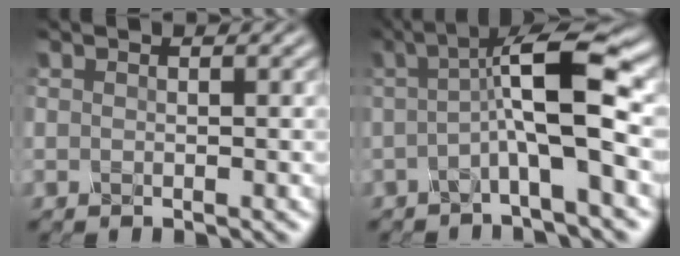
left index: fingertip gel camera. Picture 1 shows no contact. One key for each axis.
{"total": 7.2, "fx": -0.5, "fy": 1.3, "fz": 7.1, "tx": -0.107, "ty": 0.025, "tz": -0.024}